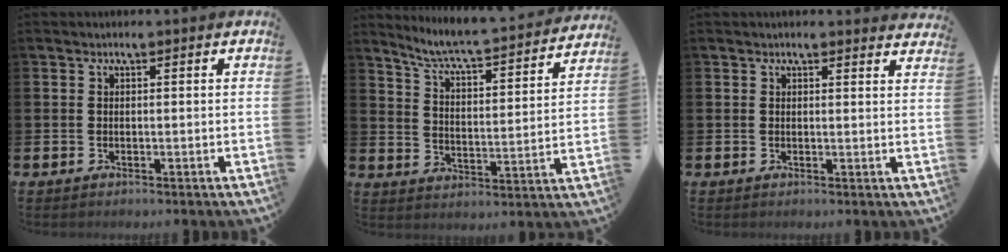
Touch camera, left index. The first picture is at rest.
{"total": 6.8, "force": [6.5, -0.1, 2.0], "torque": [-0.071, -0.056, 0.106]}
{"total": 1.7, "force": [1.7, 0.1, 0.0], "torque": [0.001, -0.007, 0.030]}